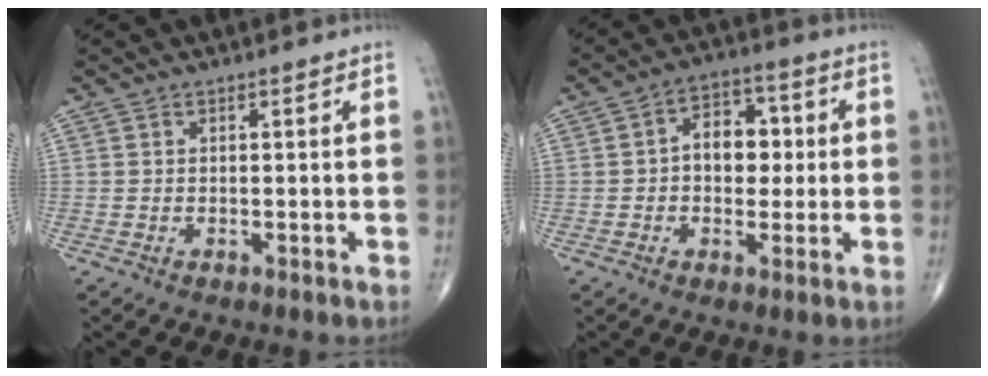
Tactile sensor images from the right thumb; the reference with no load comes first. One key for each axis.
{"total": 8.7, "fx": 0.4, "fy": 6.1, "fz": 6.3, "tx": -0.057, "ty": 0.020, "tz": -0.001}